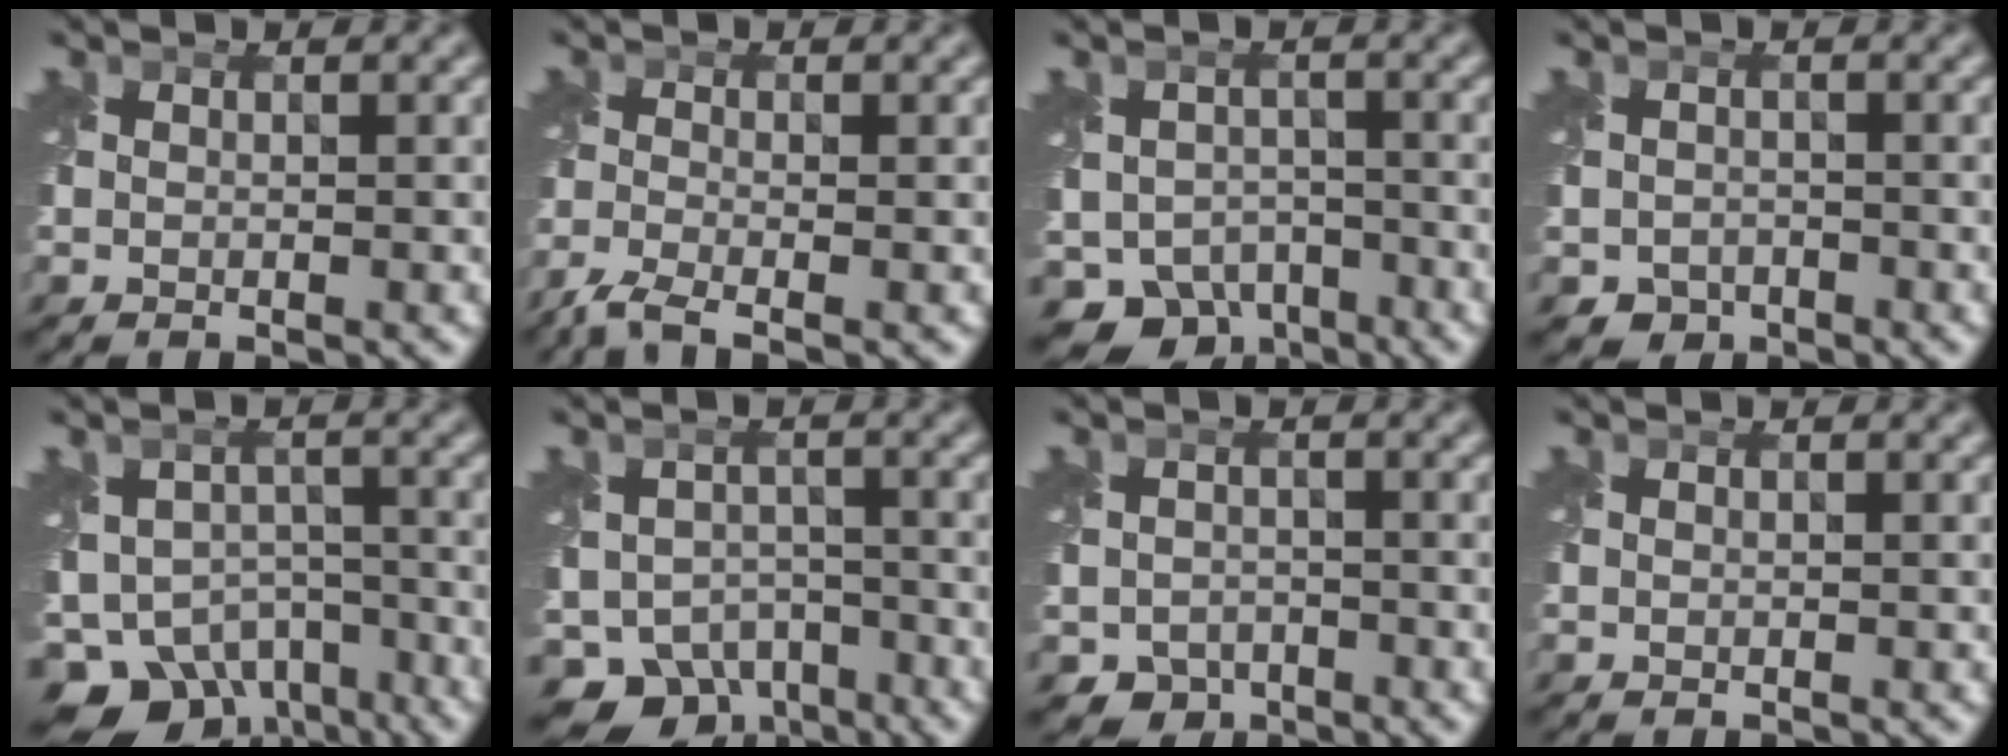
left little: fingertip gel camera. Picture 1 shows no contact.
{"total": 2.9, "force": [-2.4, 0.4, 1.5], "torque": [-0.040, -0.014, -0.065]}
{"total": 7.8, "force": [-5.3, 5.1, 2.6], "torque": [-0.036, -0.018, -0.082]}
{"total": 2.2, "force": [-1.5, 1.6, 0.4], "torque": [-0.004, -0.009, -0.028]}
{"total": 9.6, "force": [-6.9, 5.4, 3.9], "torque": [-0.062, -0.020, -0.106]}
{"total": 8.7, "force": [-6.1, 5.3, 3.2], "torque": [-0.047, -0.017, -0.094]}
{"total": 3.1, "force": [-2.1, 2.3, 0.6], "torque": [-0.006, -0.008, -0.038]}
{"total": 0.0}